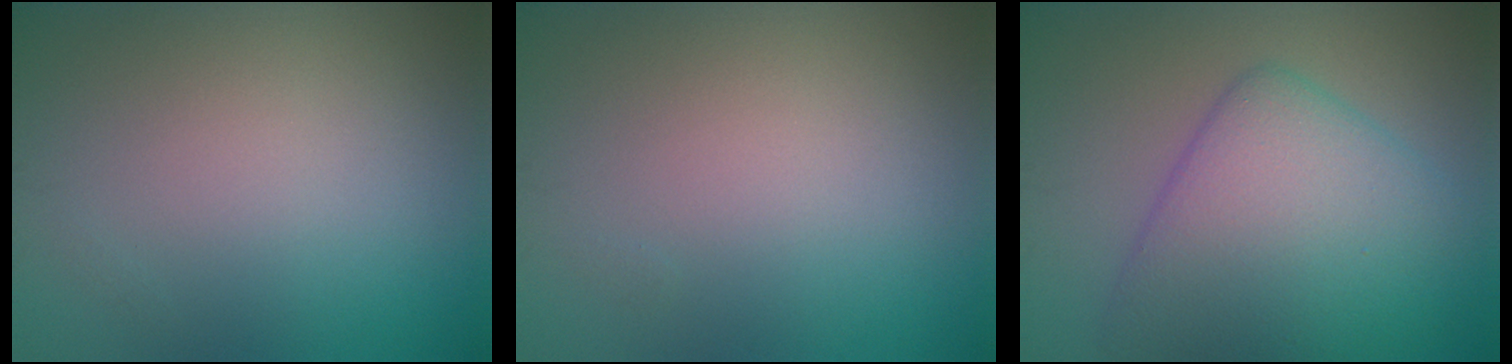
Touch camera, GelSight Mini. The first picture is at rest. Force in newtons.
{"total": 0.0}
{"total": 8.0, "press": 8.0, "slide": 0.1}